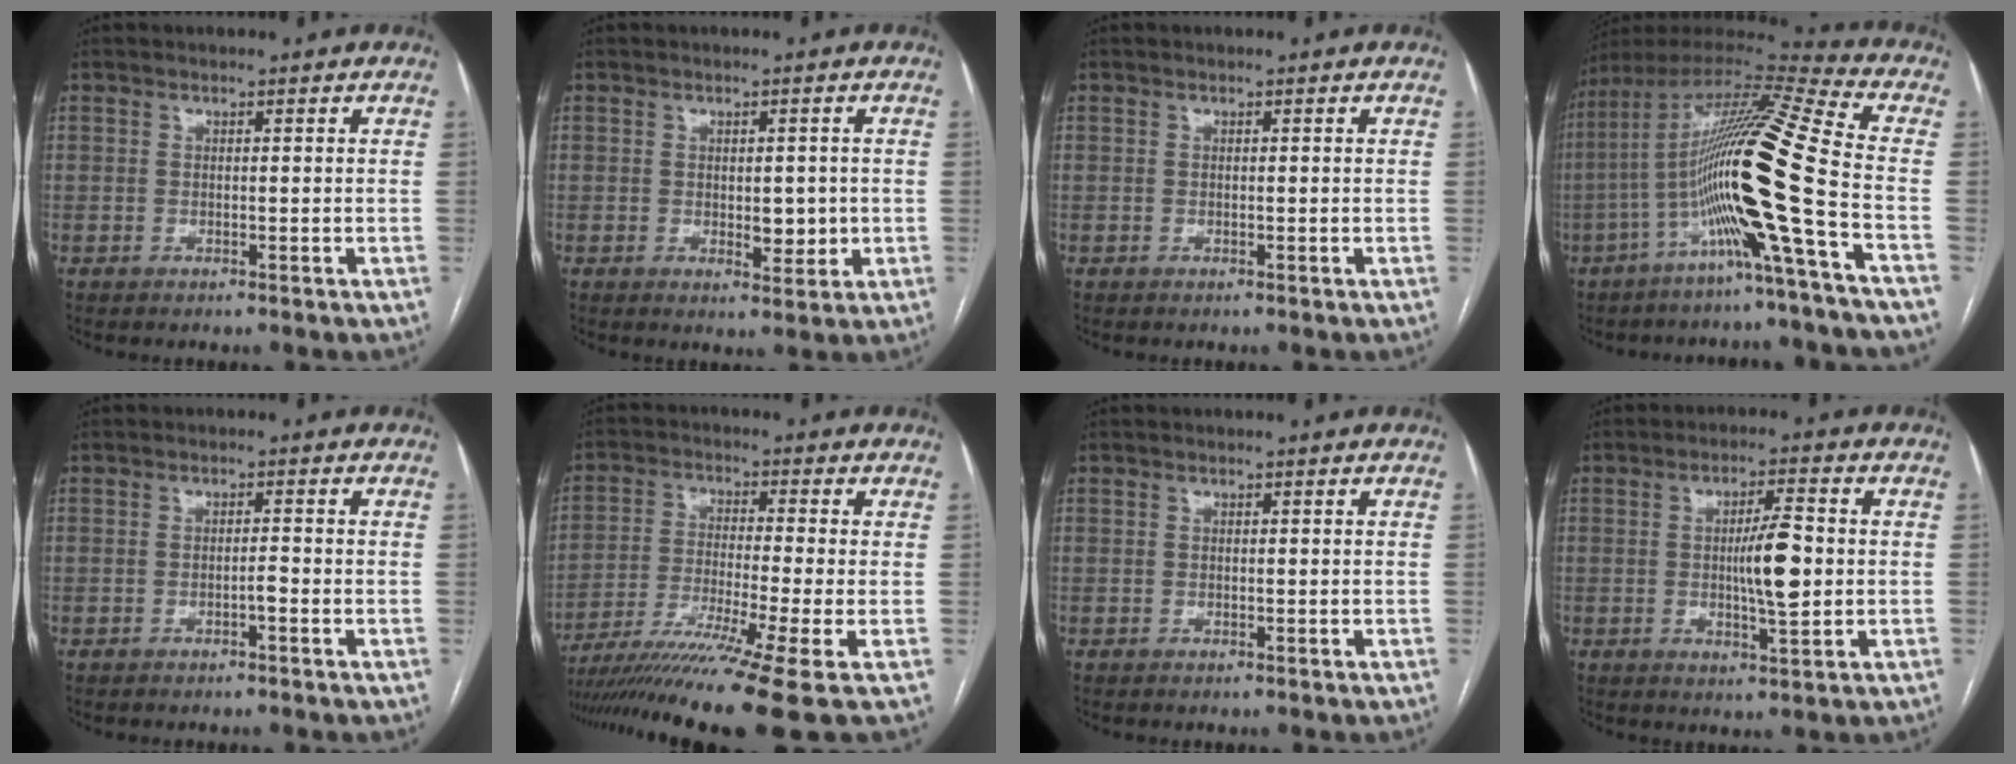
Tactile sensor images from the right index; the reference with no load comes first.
{"total": 4.4, "force": [-0.3, 2.2, 3.8], "torque": [-0.047, -0.005, 0.004]}
{"total": 0.0}
{"total": 19.9, "force": [-5.6, -1.5, 19.0], "torque": [-0.366, -0.002, -0.120]}
{"total": 1.1, "force": [-0.6, 0.1, 0.9], "torque": [-0.016, 0.002, -0.012]}
{"total": 15.6, "force": [-11.2, -3.0, 10.4], "torque": [-0.173, -0.040, -0.191]}
{"total": 0.0}
{"total": 7.1, "force": [-0.1, 1.0, 7.0], "torque": [-0.120, 0.000, 0.000]}